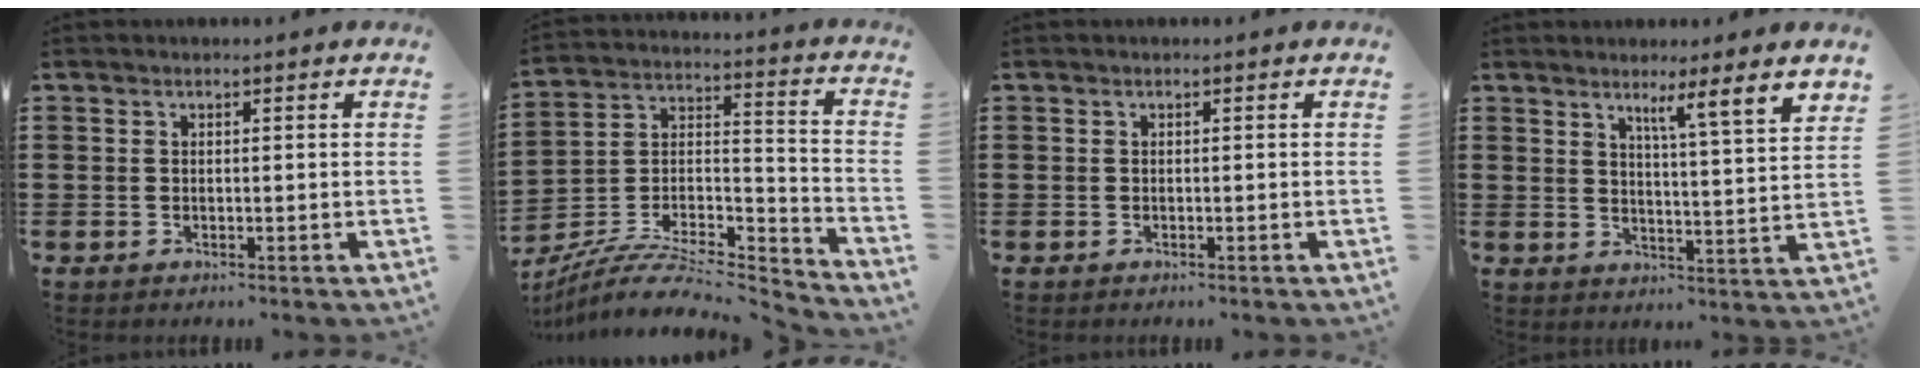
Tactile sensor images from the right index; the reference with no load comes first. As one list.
[{"total": 7.8, "force": [-6.6, 2.5, 3.2], "torque": [-0.063, 0.003, -0.134]}, {"total": 0.0}, {"total": 4.3, "force": [3.0, -1.0, 2.8], "torque": [-0.044, -0.029, 0.040]}]